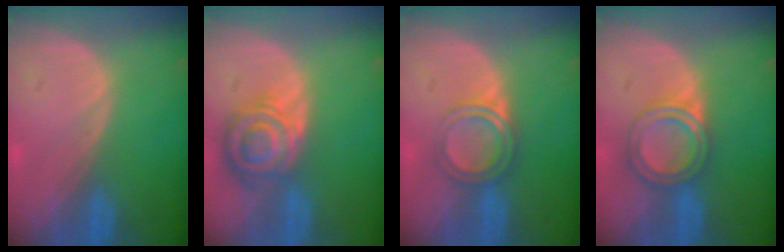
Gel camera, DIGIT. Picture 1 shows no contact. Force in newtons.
{"total": 8.2, "press": 7.2, "slide": 4.0}
{"total": 4.9, "press": 4.4, "slide": 2.1}
{"total": 5.8, "press": 5.4, "slide": 2.3}